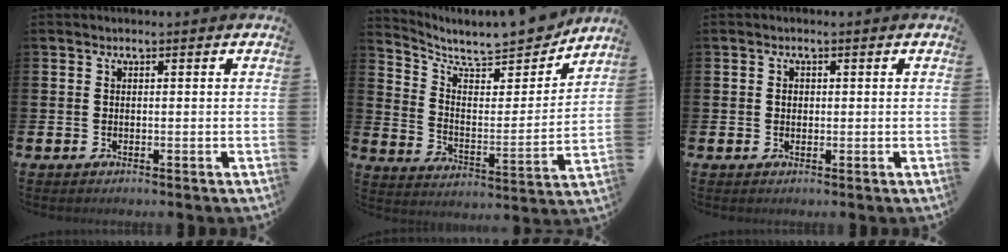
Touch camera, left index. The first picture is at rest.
{"total": 8.7, "force": [8.2, 2.1, 2.2], "torque": [-0.074, -0.068, 0.140]}
{"total": 0.9, "force": [0.1, 0.8, 0.5], "torque": [0.006, 0.000, -0.003]}